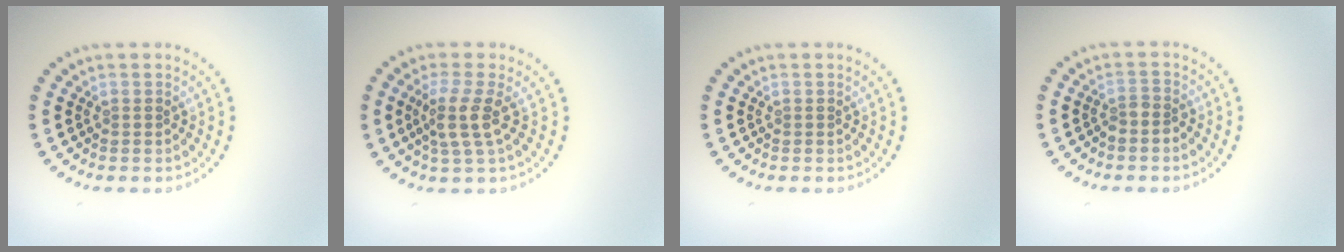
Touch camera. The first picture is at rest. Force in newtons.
{"total": 2.9, "press": 2.3, "slide": 1.8}
{"total": 0.0}
{"total": 1.5, "press": 1.1, "slide": 1.0}